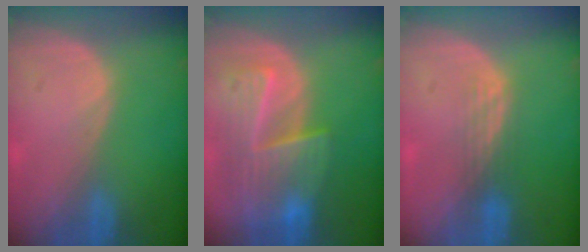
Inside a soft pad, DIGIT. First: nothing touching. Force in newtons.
{"total": 9.6, "press": 8.4, "slide": 4.6}
{"total": 3.0, "press": 2.6, "slide": 1.4}